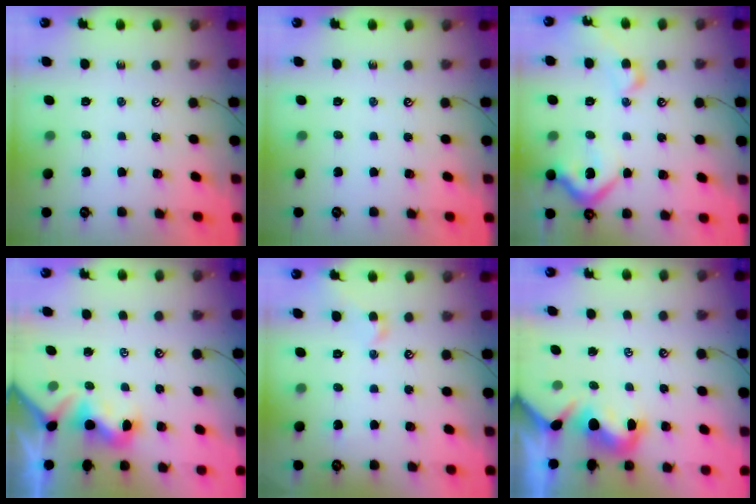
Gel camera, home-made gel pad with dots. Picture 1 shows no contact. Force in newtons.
{"total": 0.0}
{"total": 10.7, "press": 10.6, "slide": 1.3}
{"total": 1.0, "press": 0.7, "slide": 0.6}
{"total": 0.9, "press": 0.8, "slide": 0.5}
{"total": 1.5, "press": 1.2, "slide": 0.9}